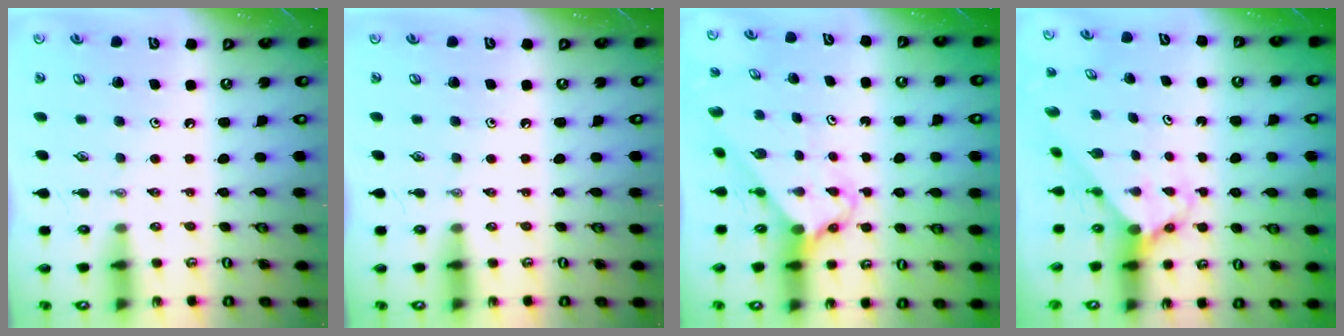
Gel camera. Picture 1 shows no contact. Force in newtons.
{"total": 0.0}
{"total": 2.5, "press": 2.5, "slide": 0.2}
{"total": 3.6, "press": 3.6, "slide": 0.4}